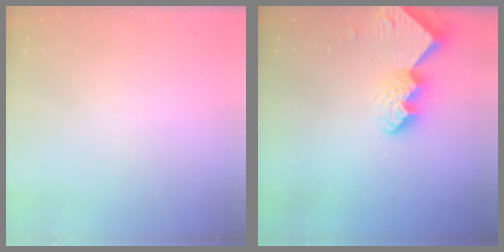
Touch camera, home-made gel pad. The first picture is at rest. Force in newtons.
{"total": 9.7, "press": 9.6, "slide": 1.0}